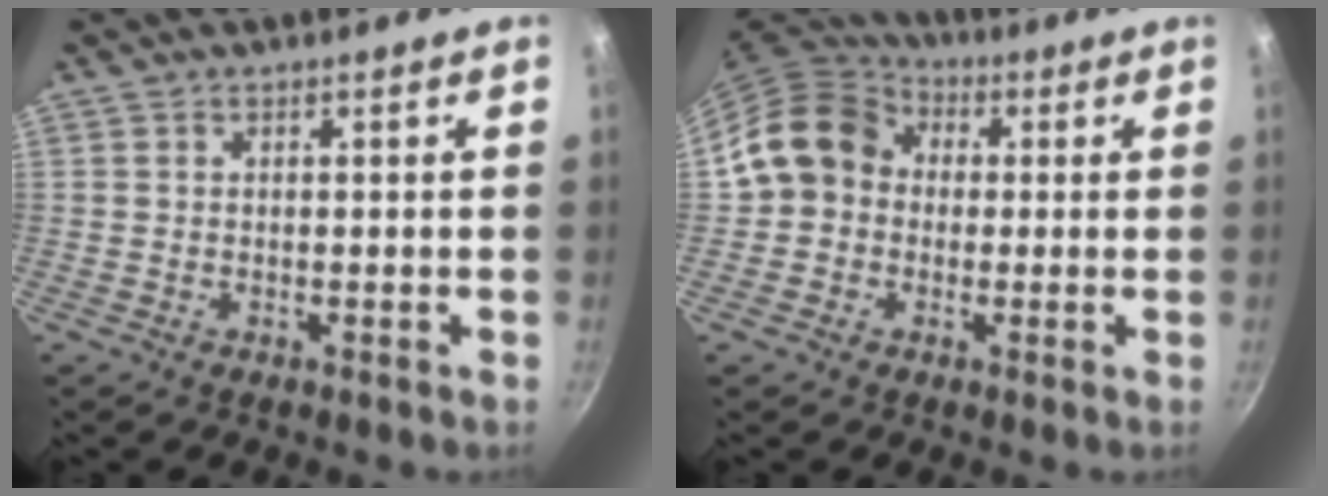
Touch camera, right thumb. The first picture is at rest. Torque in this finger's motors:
{"motor_torque": [0.17, 1.38, -0.01, -0.14, 0.10]}